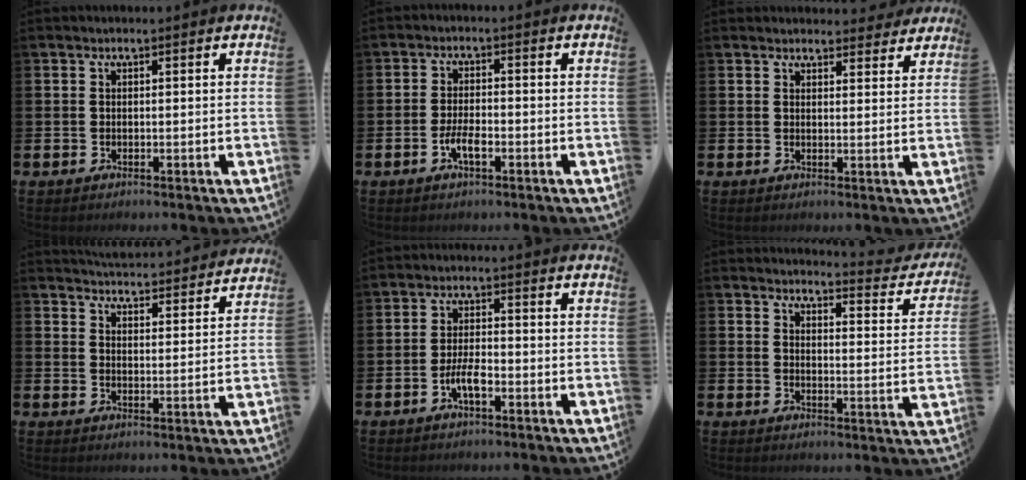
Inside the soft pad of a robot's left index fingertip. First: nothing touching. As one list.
[{"total": 3.2, "force": [-1.2, 1.1, 2.8], "torque": [-0.042, 0.003, -0.024]}, {"total": 3.1, "force": [3.0, 0.7, 0.0], "torque": [0.008, -0.020, 0.052]}, {"total": 5.0, "force": [5.0, 0.3, 0.0], "torque": [-0.003, -0.043, 0.088]}, {"total": 3.5, "force": [-1.5, 1.2, 2.9], "torque": [-0.060, 0.006, -0.029]}, {"total": 3.4, "force": [3.3, 0.5, 0.7], "torque": [-0.012, -0.035, 0.049]}]